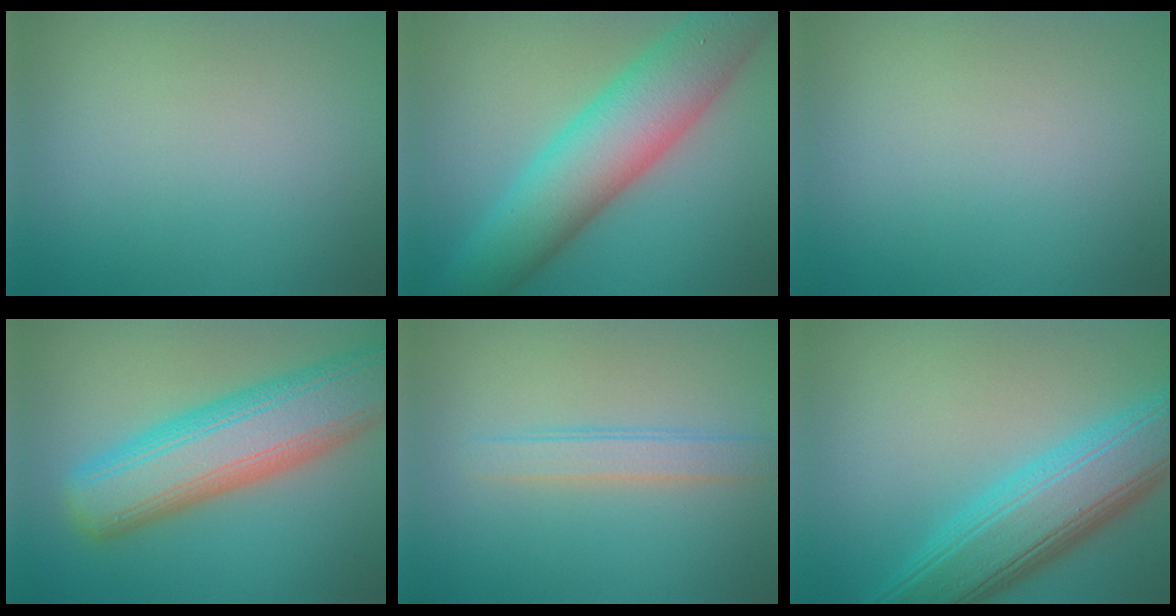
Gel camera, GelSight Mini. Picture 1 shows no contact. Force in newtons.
{"total": 10.3, "press": 10.3, "slide": 0.4}
{"total": 0.0}
{"total": 10.8, "press": 10.8, "slide": 0.4}
{"total": 2.4, "press": 2.4, "slide": 0.2}
{"total": 8.8, "press": 8.8, "slide": 0.2}